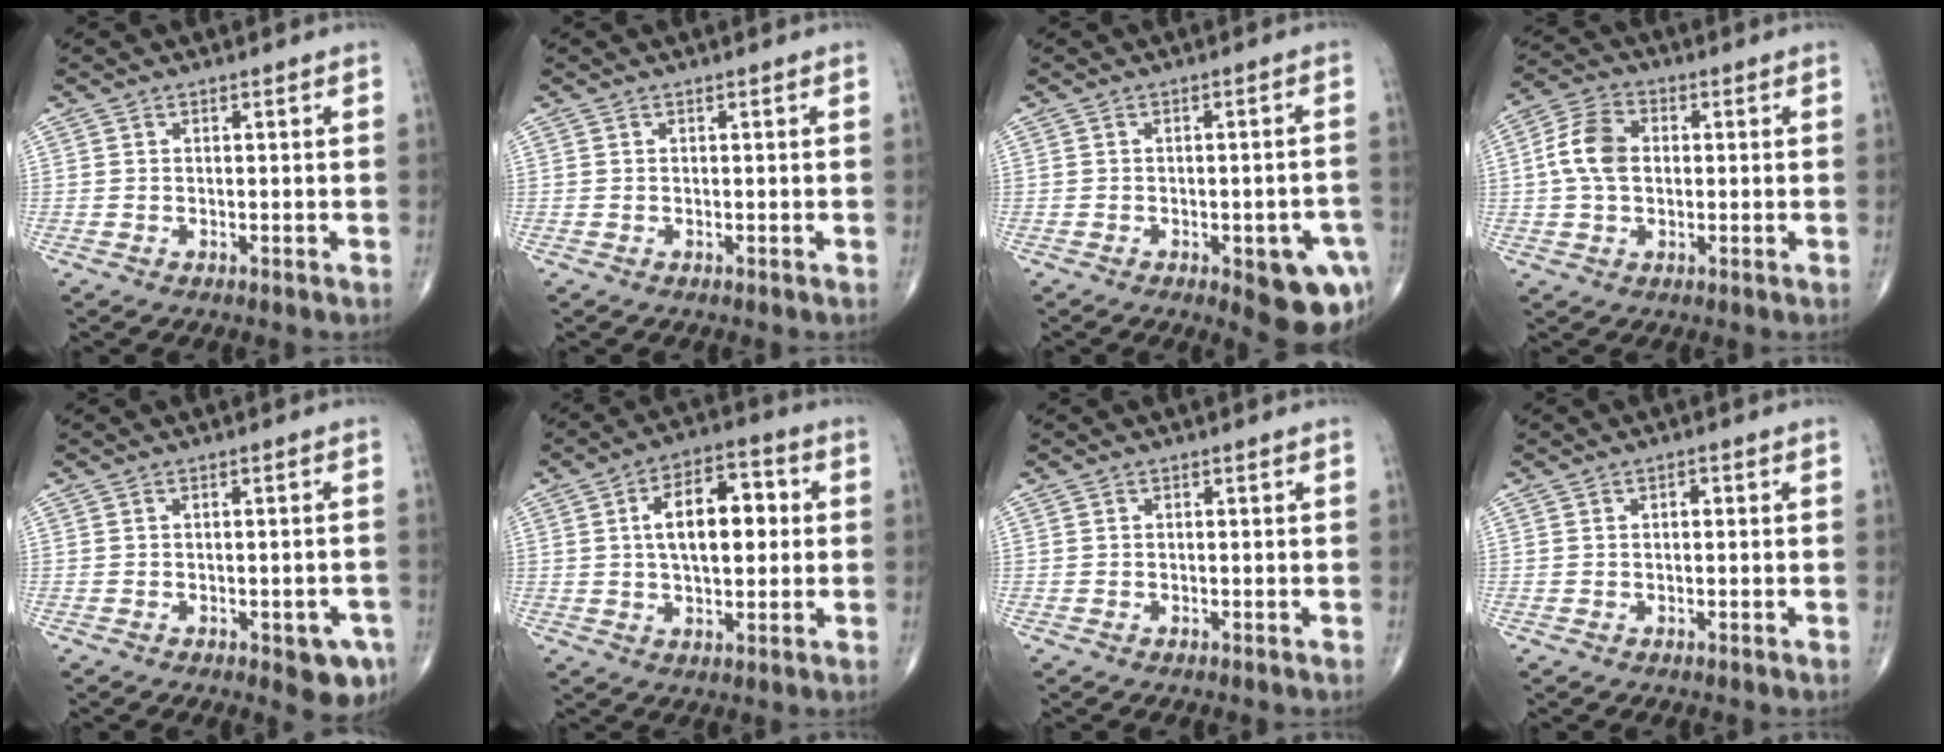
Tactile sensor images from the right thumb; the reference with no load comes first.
{"total": 0.0}
{"total": 11.0, "force": [-4.4, 4.1, 9.2], "torque": [-0.088, 0.014, -0.044]}
{"total": 8.2, "force": [0.5, 5.6, 5.9], "torque": [-0.114, 0.018, 0.002]}
{"total": 5.8, "force": [-2.5, 2.4, 4.7], "torque": [-0.036, 0.005, -0.025]}
{"total": 12.7, "force": [1.7, 6.7, 10.7], "torque": [-0.151, 0.019, 0.023]}
{"total": 0.0}
{"total": 1.1, "force": [0.1, 0.7, 0.9], "torque": [-0.013, 0.005, 0.001]}